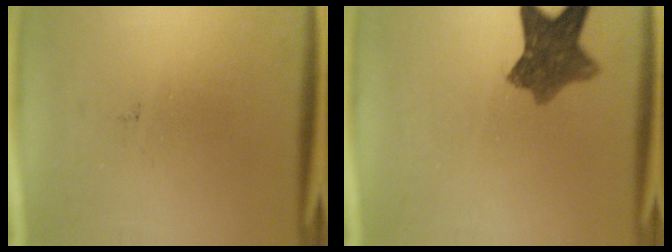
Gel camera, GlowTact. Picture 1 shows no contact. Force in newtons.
{"total": 8.3}